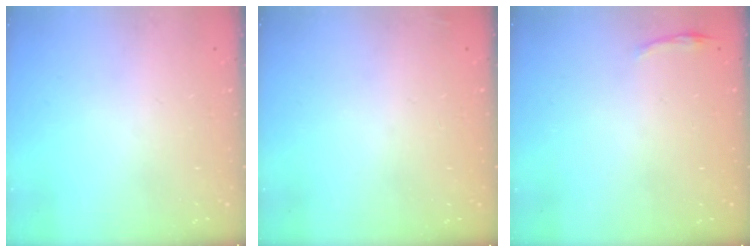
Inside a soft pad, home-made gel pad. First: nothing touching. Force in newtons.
{"total": 2.5, "press": 2.4, "slide": 0.8}
{"total": 3.3, "press": 3.2, "slide": 0.7}